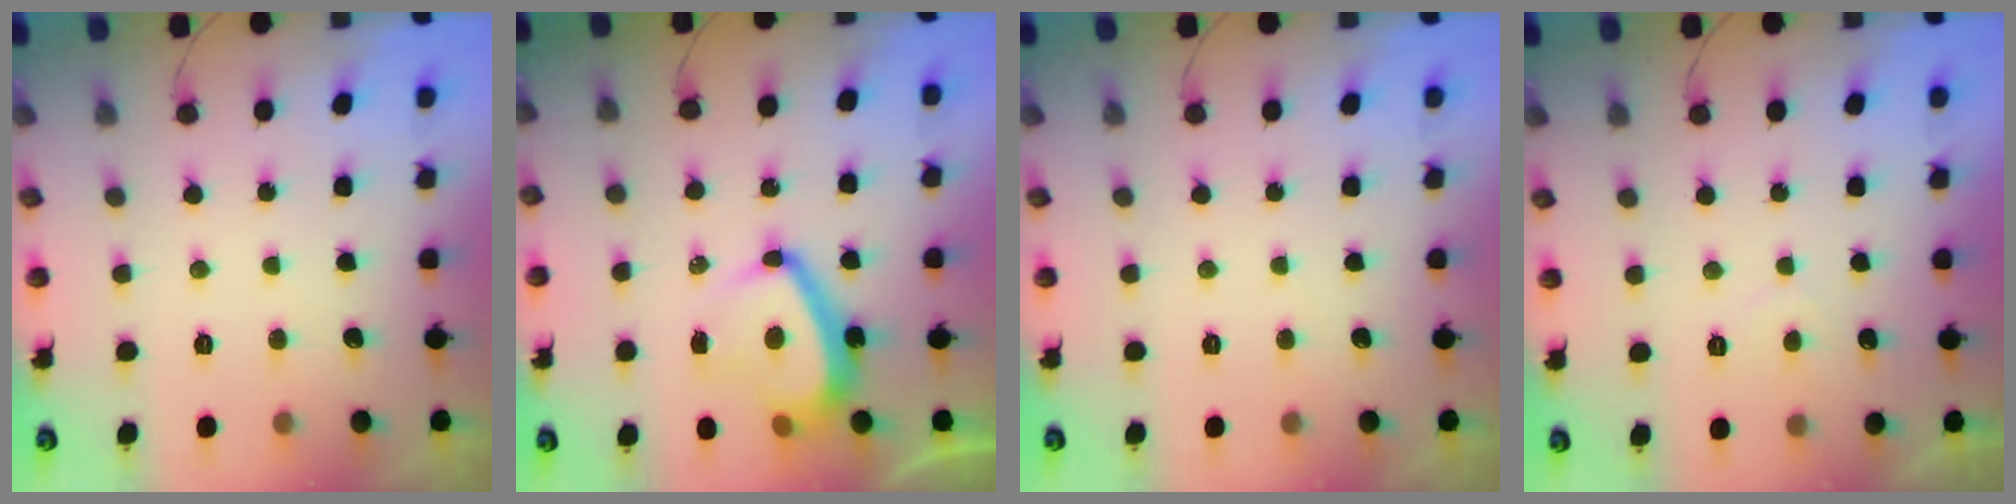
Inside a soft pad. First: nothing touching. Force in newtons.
{"total": 11.5, "press": 11.4, "slide": 1.6}
{"total": 0.0}
{"total": 0.6, "press": 0.0, "slide": 0.6}